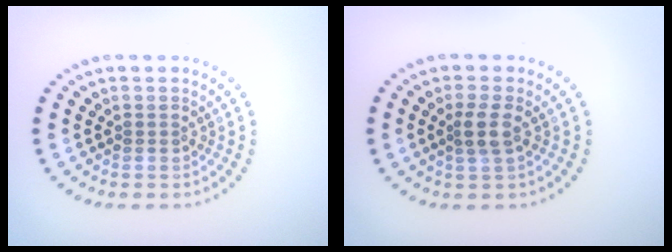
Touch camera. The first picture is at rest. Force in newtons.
{"total": 2.0, "press": 1.8, "slide": 1.0}